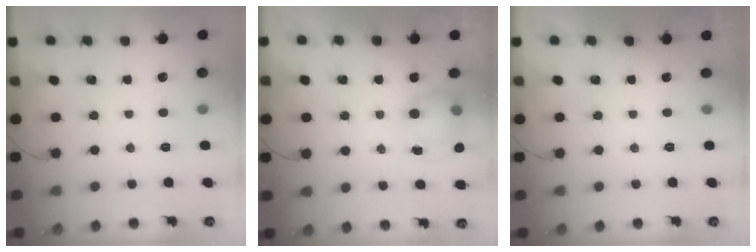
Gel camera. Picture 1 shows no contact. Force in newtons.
{"total": 8.2, "press": 8.1, "slide": 0.9}
{"total": 0.0}